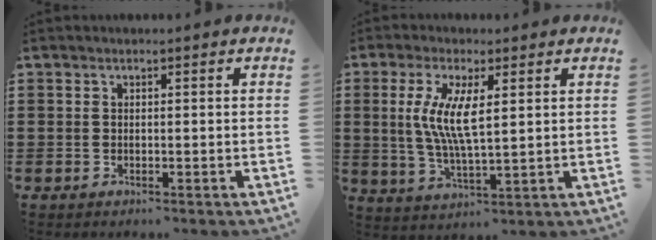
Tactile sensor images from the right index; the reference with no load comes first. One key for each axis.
{"total": 7.8, "fx": 1.6, "fy": 2.2, "fz": 7.3, "tx": -0.151, "ty": 0.001, "tz": 0.024}